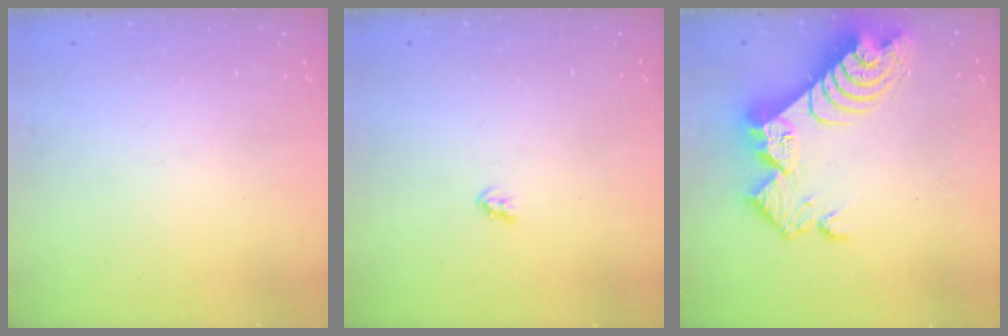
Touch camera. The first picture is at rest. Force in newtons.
{"total": 2.7, "press": 2.7, "slide": 0.3}
{"total": 11.9, "press": 11.9, "slide": 1.1}